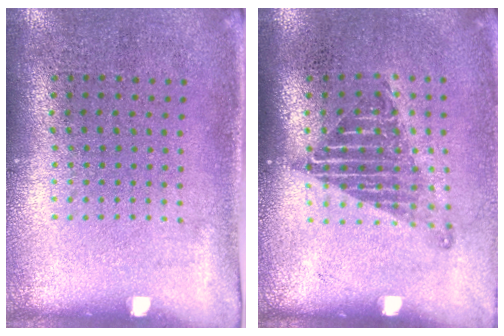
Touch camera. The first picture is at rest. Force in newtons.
{"total": 1.3, "press": 1.0, "slide": 0.8}